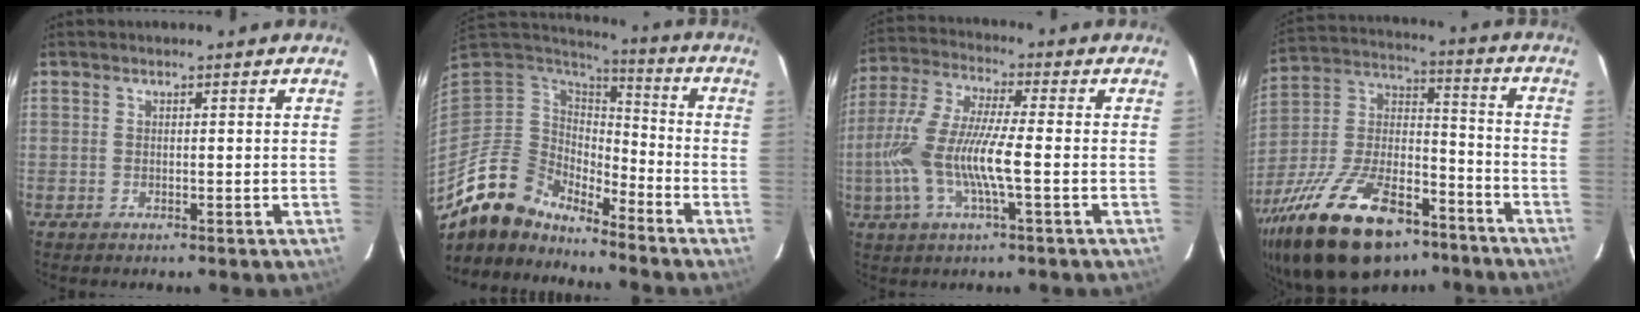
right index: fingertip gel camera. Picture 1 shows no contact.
{"total": 12.3, "force": [-11.3, 4.3, 2.0], "torque": [-0.050, 0.020, -0.220]}
{"total": 13.5, "force": [-2.8, 2.2, 13.0], "torque": [-0.274, -0.003, -0.055]}
{"total": 28.7, "force": [-18.7, 12.9, 17.6], "torque": [-0.350, -0.007, -0.299]}